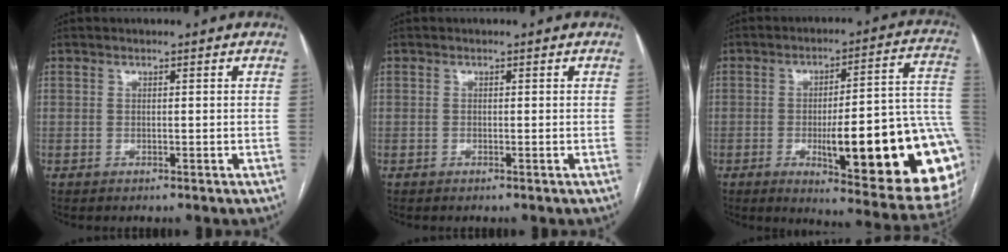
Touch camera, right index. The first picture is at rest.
{"total": 0.0}
{"total": 26.8, "force": [-5.6, 4.0, 25.9], "torque": [-0.250, -0.002, -0.070]}